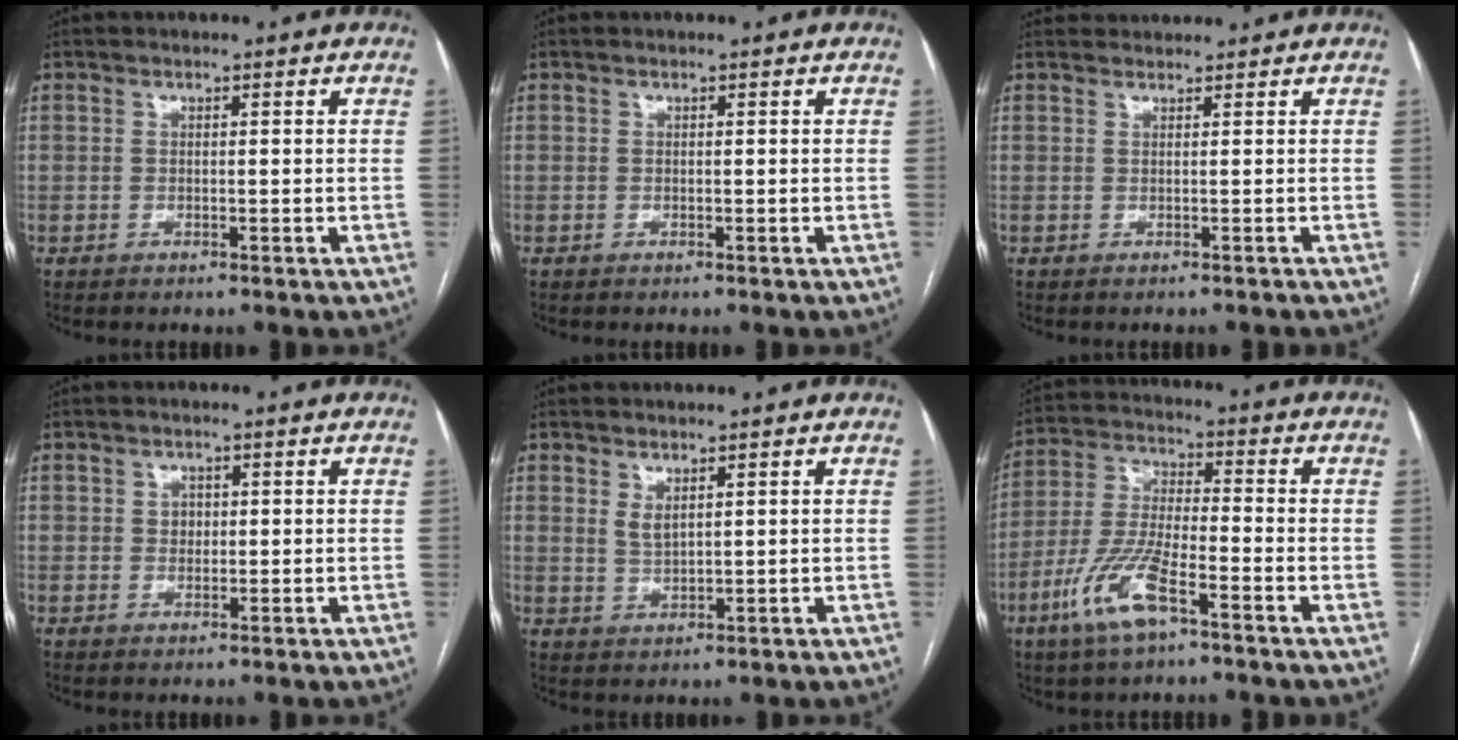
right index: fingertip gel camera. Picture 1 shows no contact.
{"total": 0.0}
{"total": 1.1, "force": [0.8, 0.7, 0.4], "torque": [-0.025, 0.022, 0.012]}
{"total": 1.7, "force": [0.3, 1.4, 0.8], "torque": [-0.011, 0.001, 0.004]}
{"total": 2.2, "force": [1.3, 0.9, 1.5], "torque": [-0.032, -0.004, 0.033]}
{"total": 10.4, "force": [-5.6, 2.3, 8.5], "torque": [-0.186, -0.010, -0.109]}